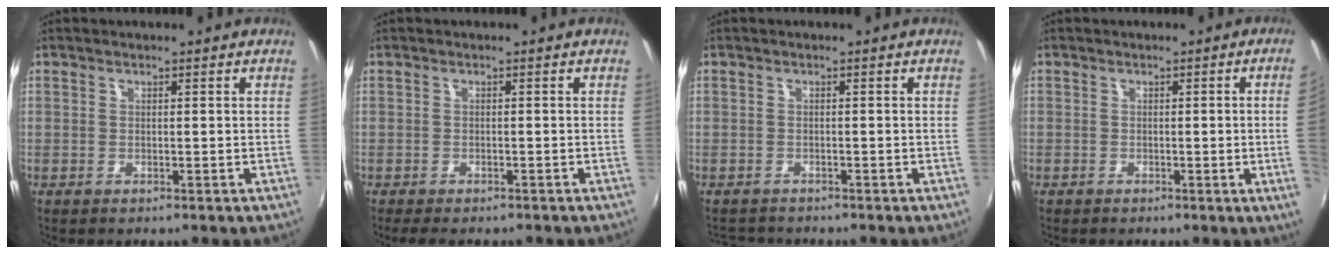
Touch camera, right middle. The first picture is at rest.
{"total": 4.2, "force": [-3.3, 1.4, 2.1], "torque": [-0.045, -0.015, -0.051]}
{"total": 3.0, "force": [-2.8, 0.8, 0.4], "torque": [-0.015, -0.007, -0.047]}
{"total": 4.6, "force": [0.0, -2.0, 4.1], "torque": [-0.062, -0.009, 0.004]}